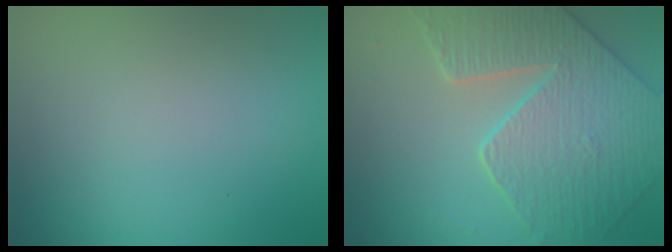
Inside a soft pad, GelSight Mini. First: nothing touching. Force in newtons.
{"total": 5.3, "press": 5.0, "slide": 1.8}